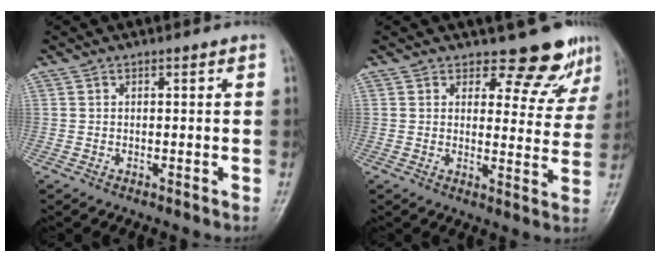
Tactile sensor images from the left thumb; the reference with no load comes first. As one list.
[{"total": 8.4, "force": [7.4, 3.4, 1.9], "torque": [0.010, -0.063, 0.081]}]